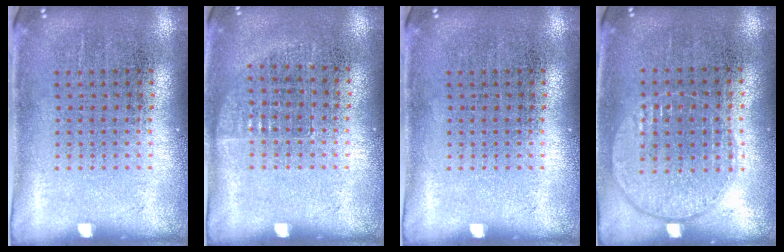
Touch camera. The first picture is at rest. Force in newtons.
{"total": 0.7, "press": 0.6, "slide": 0.1}
{"total": 0.0}
{"total": 0.9, "press": 0.9, "slide": 0.3}